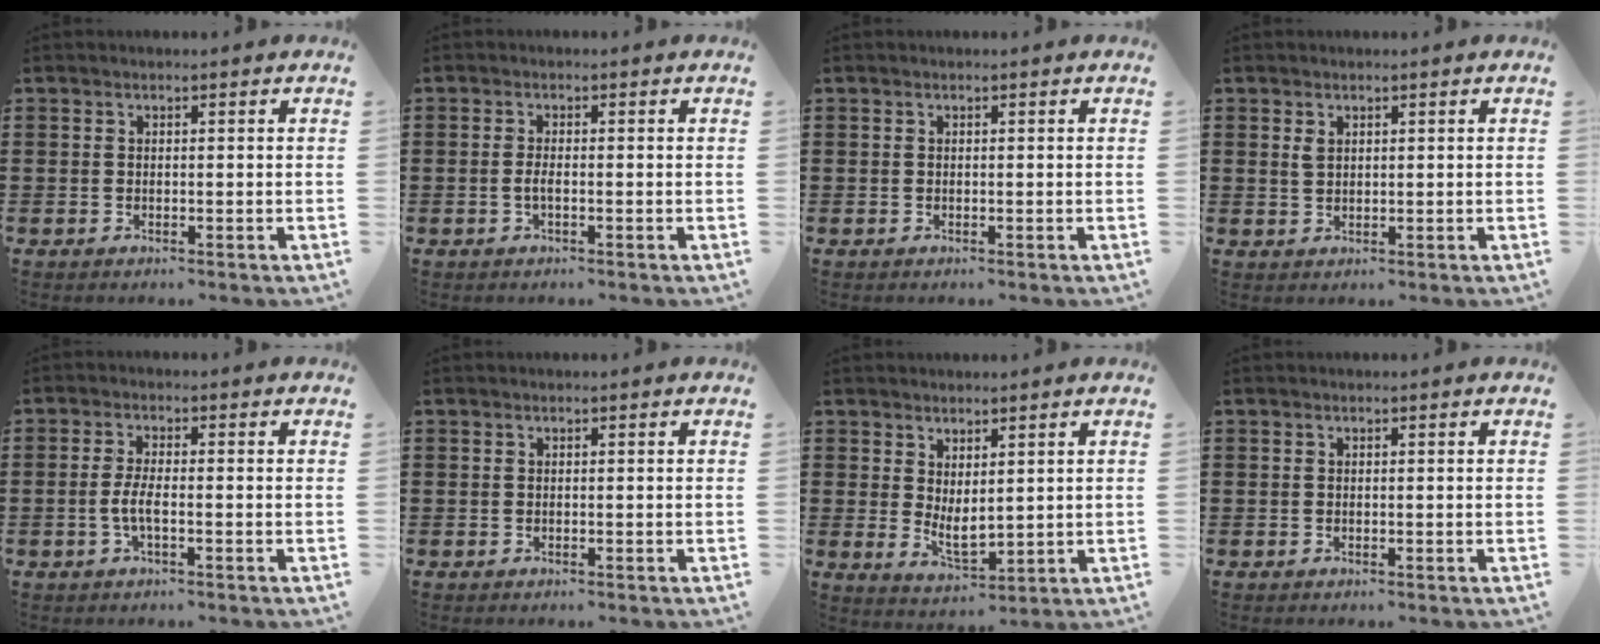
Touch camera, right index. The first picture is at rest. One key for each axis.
{"total": 1.7, "fx": -0.5, "fy": 0.3, "fz": 1.6, "tx": -0.037, "ty": -0.003, "tz": -0.012}
{"total": 0.0}
{"total": 1.5, "fx": 0.7, "fy": 0.9, "fz": 1.0, "tx": -0.022, "ty": 0.003, "tz": 0.013}
{"total": 3.4, "fx": -1.0, "fy": 0.7, "fz": 3.2, "tx": -0.078, "ty": -0.006, "tz": -0.026}
{"total": 0.0}
{"total": 3.6, "fx": 1.3, "fy": 1.7, "fz": 2.8, "tx": -0.056, "ty": -0.002, "tz": 0.027}
{"total": 0.0}